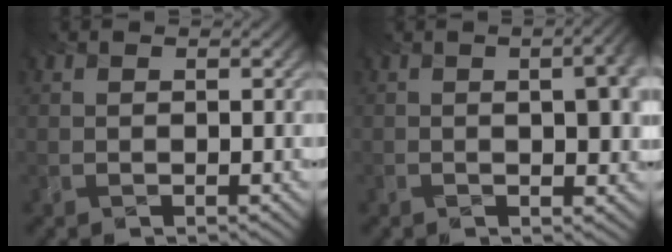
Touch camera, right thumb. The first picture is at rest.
{"total": 8.0, "force": [1.4, 3.3, 7.1], "torque": [-0.076, 0.034, -0.002]}